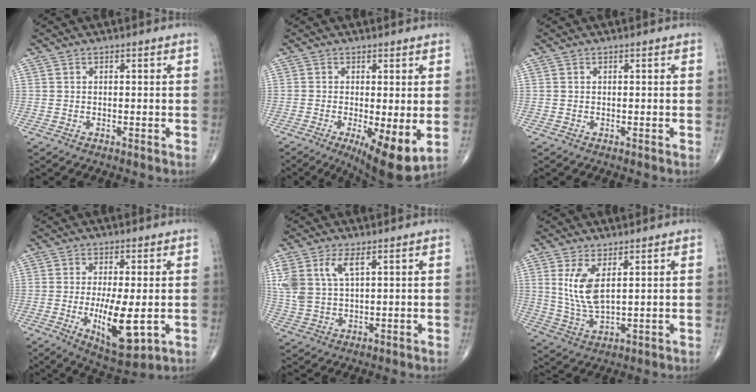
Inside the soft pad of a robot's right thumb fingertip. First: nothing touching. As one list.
[{"total": 10.0, "force": [-2.3, 2.9, 9.3], "torque": [-0.142, -0.026, -0.031]}, {"total": 0.0}, {"total": 11.2, "force": [-1.9, 3.7, 10.4], "torque": [-0.171, -0.025, -0.022]}, {"total": 7.5, "force": [3.2, 3.5, 5.9], "torque": [-0.137, -0.002, 0.071]}, {"total": 7.8, "force": [2.6, 3.1, 6.7], "torque": [-0.139, -0.020, 0.063]}]